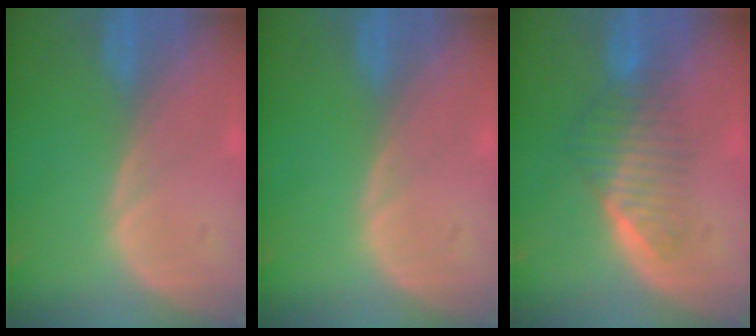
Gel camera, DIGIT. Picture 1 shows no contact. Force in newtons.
{"total": 0.0}
{"total": 6.6, "press": 5.6, "slide": 3.5}